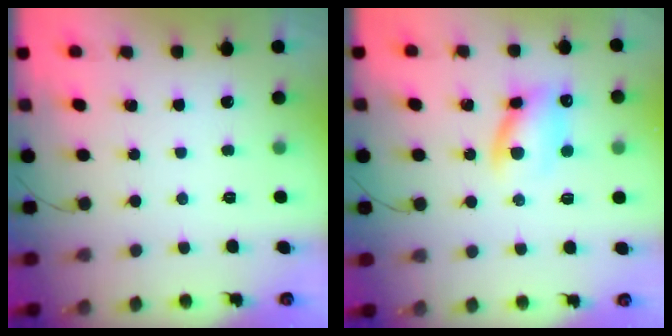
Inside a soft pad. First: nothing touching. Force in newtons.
{"total": 10.2, "press": 10.0, "slide": 1.9}